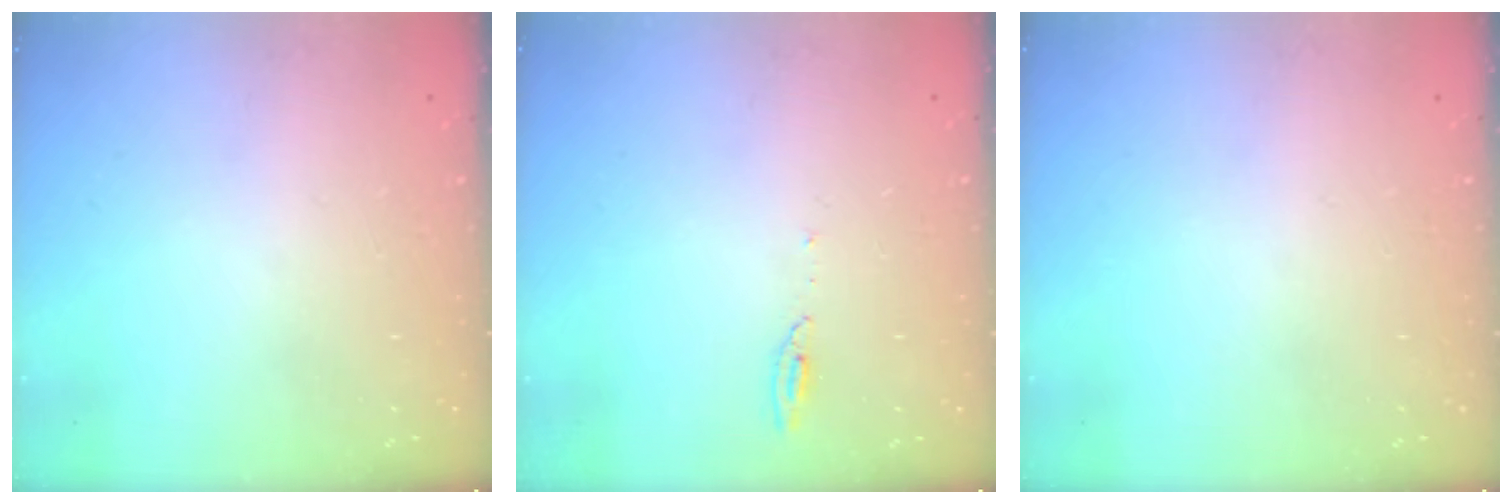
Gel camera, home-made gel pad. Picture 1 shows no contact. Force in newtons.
{"total": 3.5, "press": 3.4, "slide": 0.7}
{"total": 16.3, "press": 2.3, "slide": 16.2}